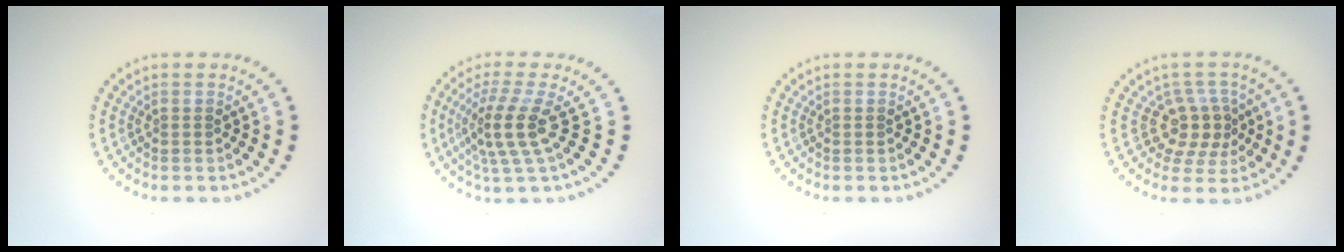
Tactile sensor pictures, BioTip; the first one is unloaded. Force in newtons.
{"total": 3.9, "press": 2.7, "slide": 2.8}
{"total": 0.0}
{"total": 3.2, "press": 2.5, "slide": 1.9}